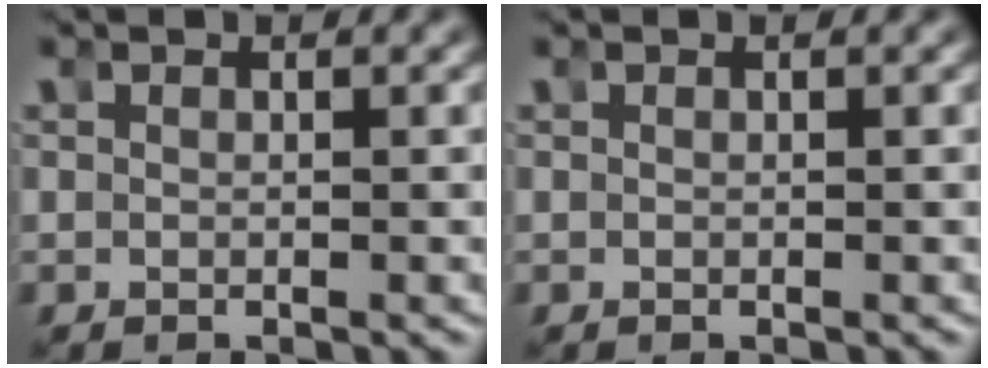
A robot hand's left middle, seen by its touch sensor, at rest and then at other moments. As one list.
[{"total": 0.0}]